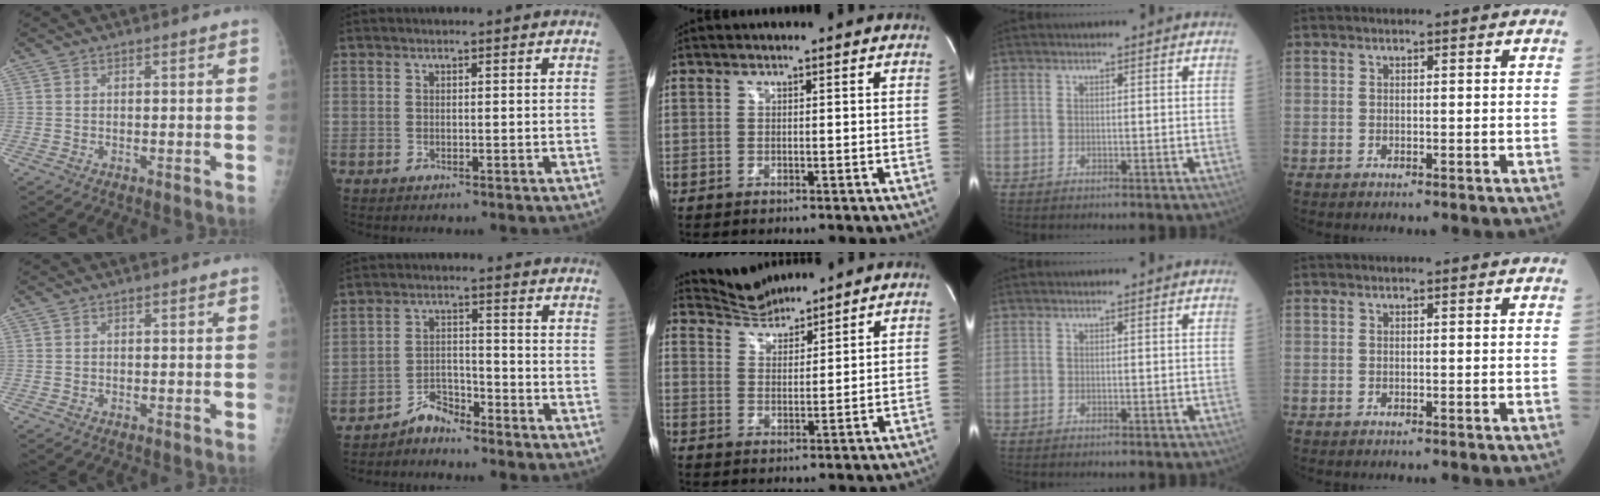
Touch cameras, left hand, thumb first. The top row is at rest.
{"index": {"total": 3.9, "force": [-3.7, 1.0, 0.5], "torque": [-0.007, -0.004, -0.070]}, "middle": {"total": 5.6, "force": [5.6, 0.5, 0.0], "torque": [-0.009, 0.013, 0.111]}}